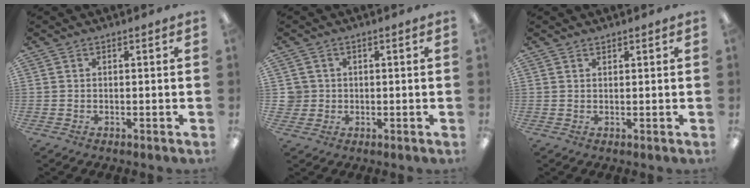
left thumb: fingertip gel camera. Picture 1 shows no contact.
{"total": 3.1, "force": [0.4, 3.1, 0.1], "torque": [-0.010, 0.006, 0.008]}
{"total": 1.0, "force": [0.9, 0.2, 0.0], "torque": [0.001, -0.001, 0.018]}